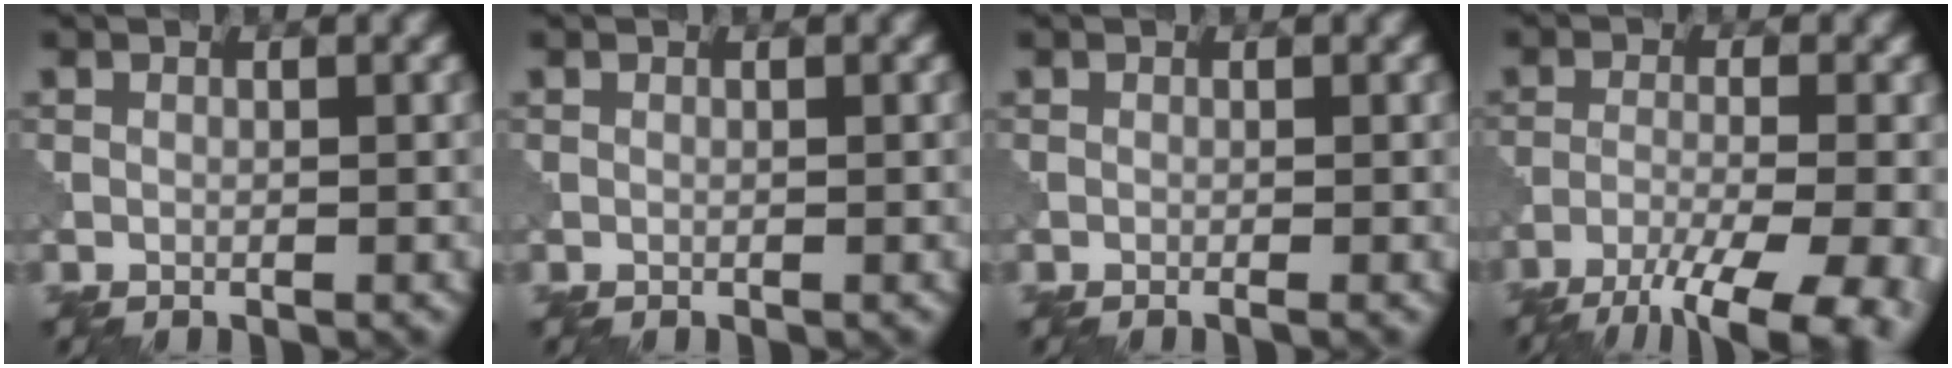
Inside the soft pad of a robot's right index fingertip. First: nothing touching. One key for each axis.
{"total": 0.0}
{"total": 0.7, "fx": -0.3, "fy": 0.1, "fz": 0.6, "tx": -0.007, "ty": -0.005, "tz": -0.009}
{"total": 11.4, "fx": -8.3, "fy": 3.2, "fz": 7.1, "tx": -0.126, "ty": -0.033, "tz": -0.110}